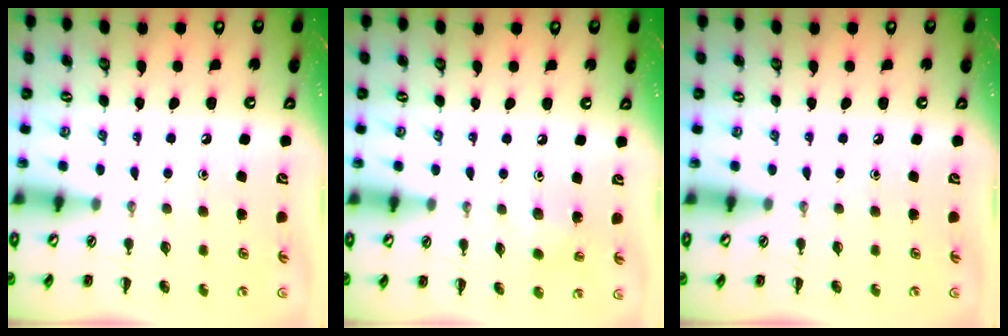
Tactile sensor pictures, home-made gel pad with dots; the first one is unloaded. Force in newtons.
{"total": 2.8, "press": 2.7, "slide": 0.9}
{"total": 0.0}